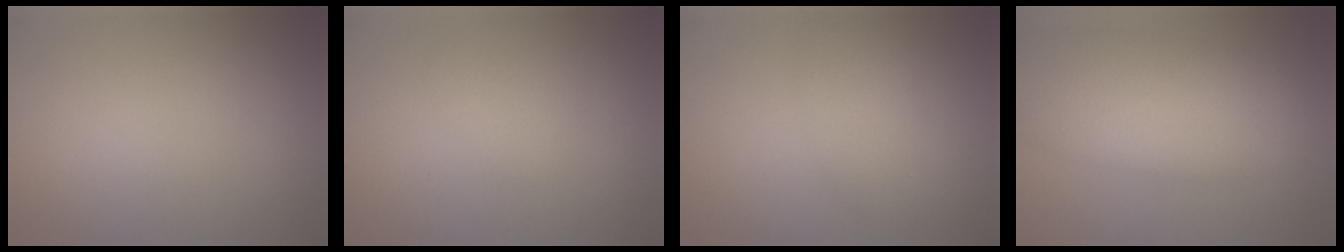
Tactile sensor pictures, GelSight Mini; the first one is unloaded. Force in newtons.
{"total": 1.0, "press": 1.0, "slide": 0.1}
{"total": 2.7, "press": 2.7, "slide": 0.2}
{"total": 8.4, "press": 8.4, "slide": 0.2}